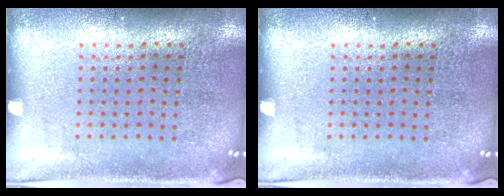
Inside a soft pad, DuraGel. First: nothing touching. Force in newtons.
{"total": 0.0}